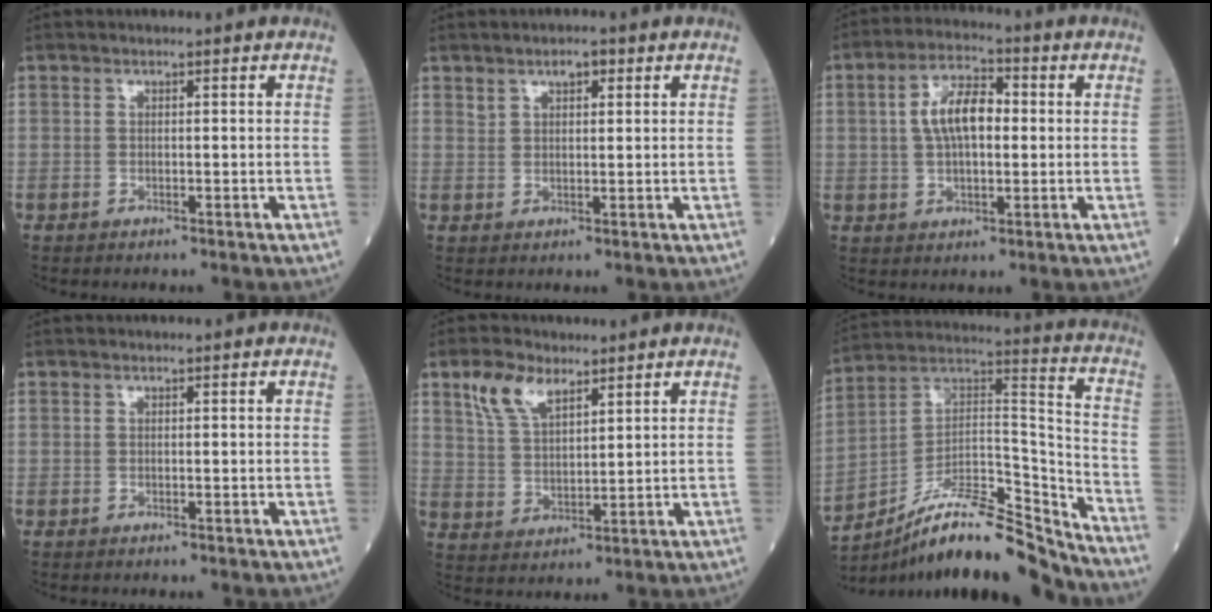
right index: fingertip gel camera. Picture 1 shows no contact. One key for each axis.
{"total": 2.7, "fx": 1.7, "fy": 1.3, "fz": 1.7, "tx": -0.029, "ty": 0.003, "tz": 0.031}
{"total": 8.2, "fx": 0.9, "fy": 3.7, "fz": 7.3, "tx": -0.142, "ty": 0.020, "tz": 0.014}
{"total": 0.0}
{"total": 7.1, "fx": 4.6, "fy": 3.2, "fz": 4.4, "tx": -0.097, "ty": 0.010, "tz": 0.094}
{"total": 18.4, "fx": -15.8, "fy": 2.3, "fz": 9.2, "tx": -0.149, "ty": 0.049, "tz": -0.269}